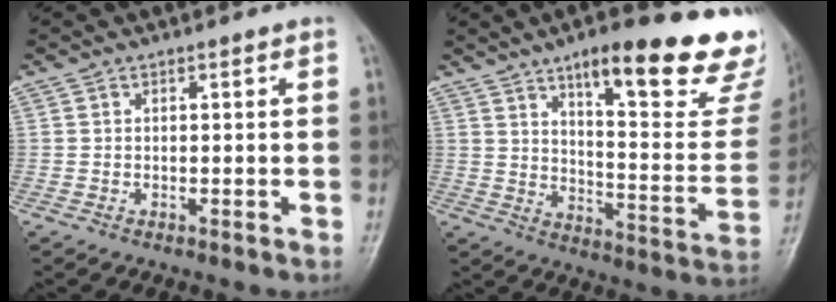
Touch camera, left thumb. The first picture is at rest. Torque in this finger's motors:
{"motor_torque": [0.98, 0.90, 1.43, -1.34, 0.10]}